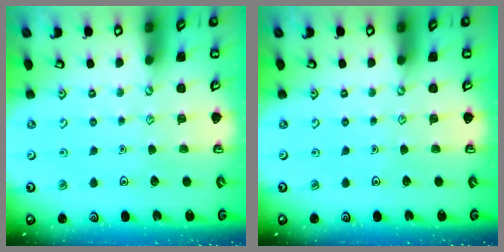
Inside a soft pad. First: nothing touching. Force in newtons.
{"total": 0.0}